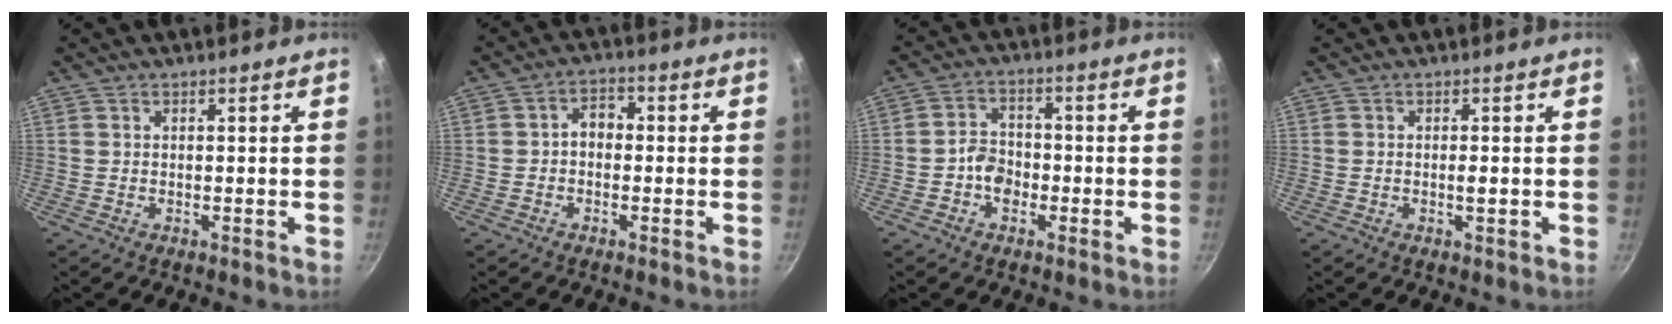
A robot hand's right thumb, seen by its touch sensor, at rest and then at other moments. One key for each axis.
{"total": 3.8, "fx": -0.5, "fy": 2.9, "fz": 2.5, "tx": -0.025, "ty": 0.017, "tz": -0.019}
{"total": 5.1, "fx": -1.7, "fy": 3.9, "fz": 2.8, "tx": -0.026, "ty": 0.022, "tz": -0.037}
{"total": 1.4, "fx": -0.2, "fy": 0.4, "fz": 1.3, "tx": -0.026, "ty": 0.002, "tz": -0.006}